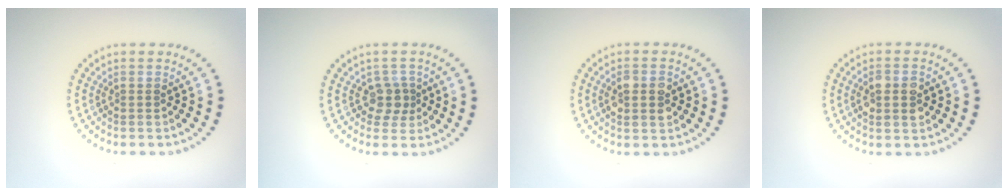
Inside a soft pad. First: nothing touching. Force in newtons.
{"total": 2.1, "press": 1.7, "slide": 1.2}
{"total": 2.4, "press": 2.4, "slide": 0.3}
{"total": 2.7, "press": 2.7, "slide": 0.3}